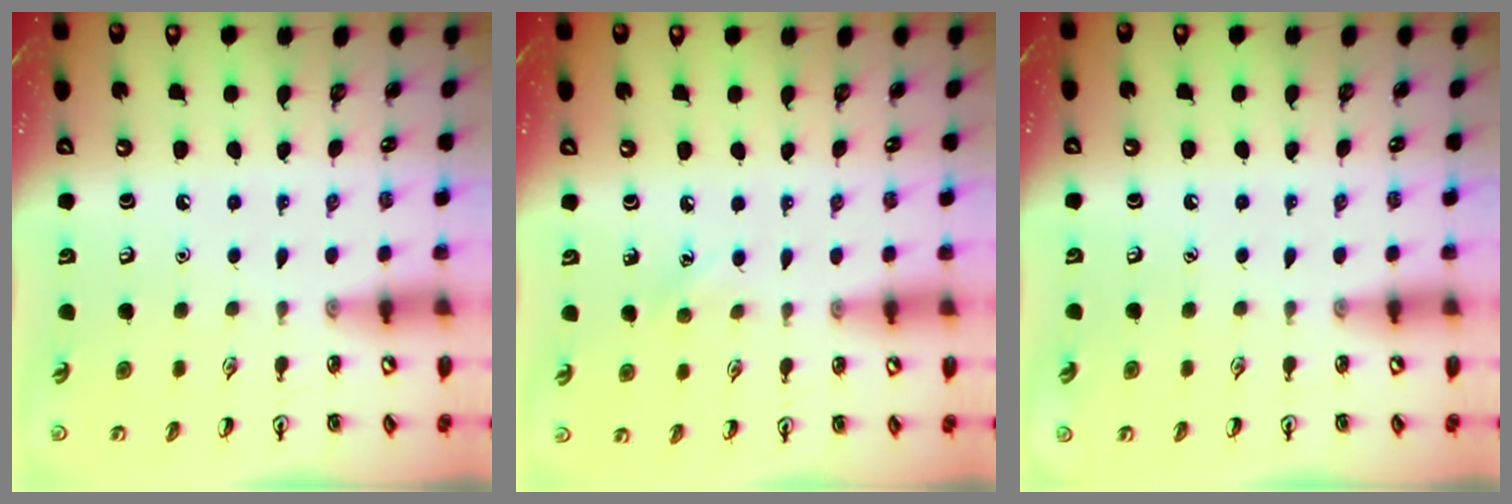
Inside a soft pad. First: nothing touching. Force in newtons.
{"total": 4.7, "press": 4.5, "slide": 1.4}
{"total": 0.0}